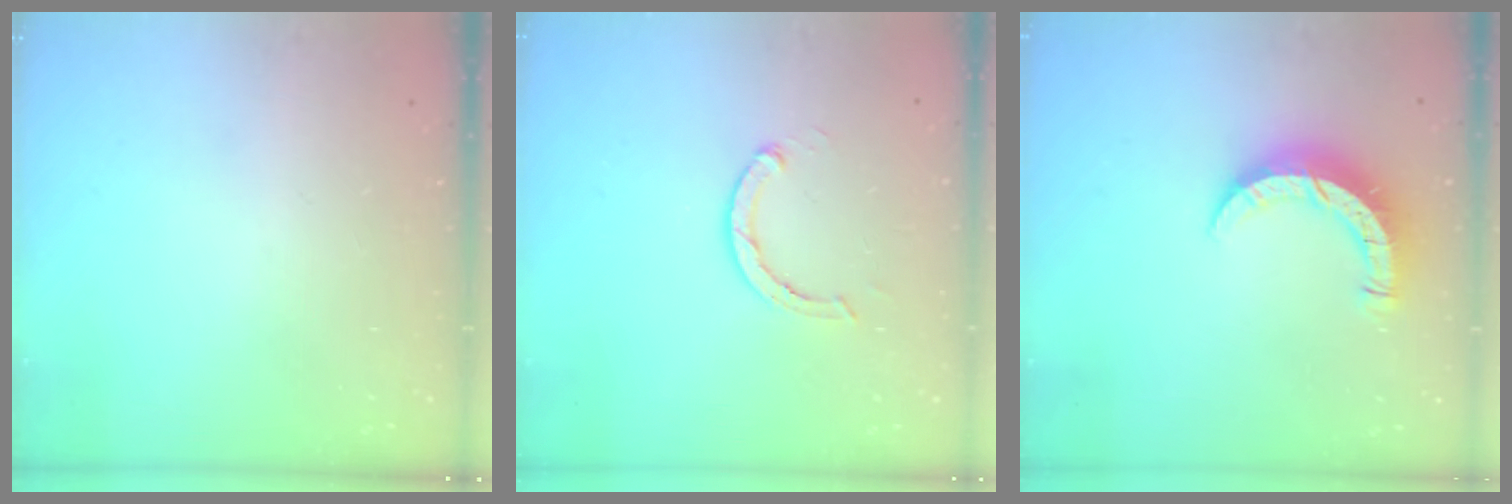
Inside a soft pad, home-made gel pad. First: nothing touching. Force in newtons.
{"total": 2.9, "press": 2.8, "slide": 0.5}
{"total": 8.3, "press": 8.3, "slide": 0.4}